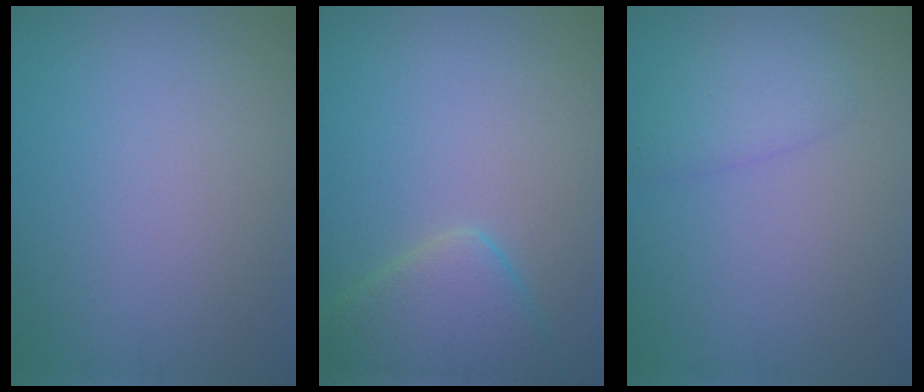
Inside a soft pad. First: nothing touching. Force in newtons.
{"total": 5.0, "press": 4.9, "slide": 0.5}
{"total": 2.2, "press": 2.2, "slide": 0.1}